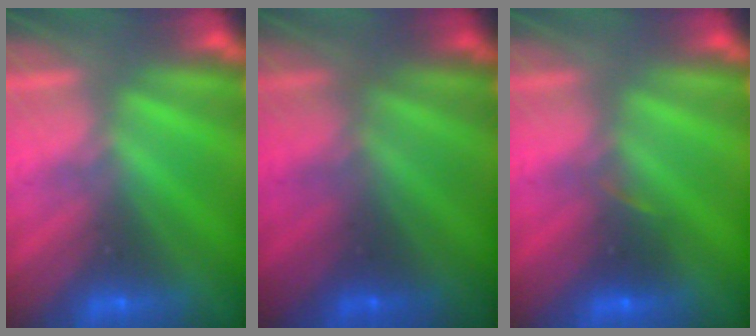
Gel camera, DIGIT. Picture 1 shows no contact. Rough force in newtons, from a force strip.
{"total": 1.8}
{"total": 2.6}